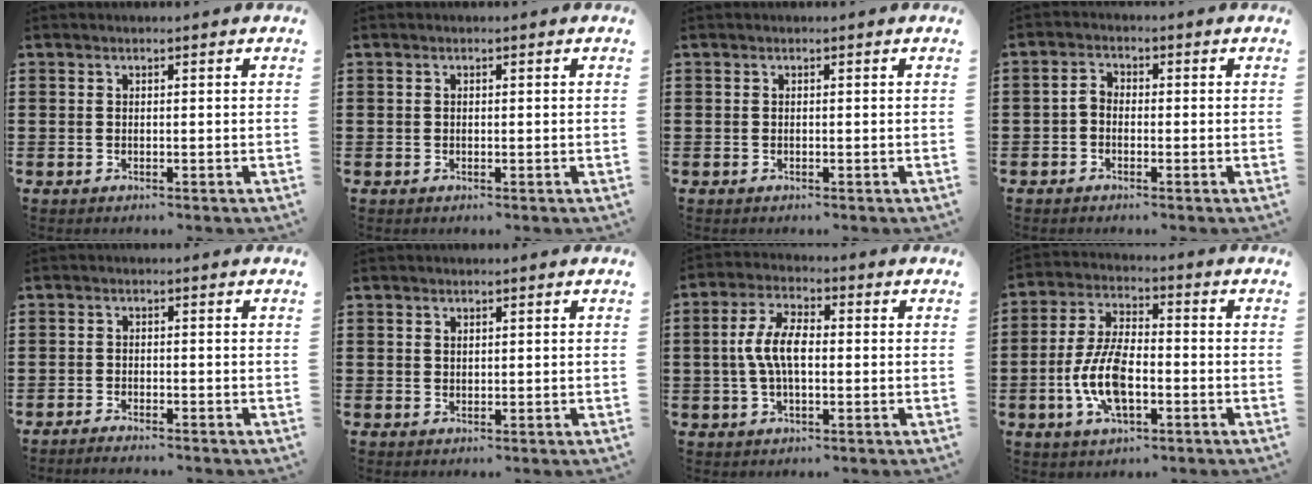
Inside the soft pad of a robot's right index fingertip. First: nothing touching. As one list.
[{"total": 0.0}, {"total": 0.0}, {"total": 2.1, "force": [-0.8, 1.3, 1.4], "torque": [-0.036, 0.003, -0.020]}, {"total": 1.4, "force": [-1.4, 0.0, 0.0], "torque": [-0.004, 0.004, -0.030]}, {"total": 0.9, "force": [0.6, 0.6, 0.3], "torque": [-0.007, 0.002, 0.012]}, {"total": 7.2, "force": [-0.2, 3.3, 6.4], "torque": [-0.145, 0.001, -0.012]}, {"total": 9.5, "force": [-2.6, 4.3, 8.1], "torque": [-0.191, -0.007, -0.054]}]